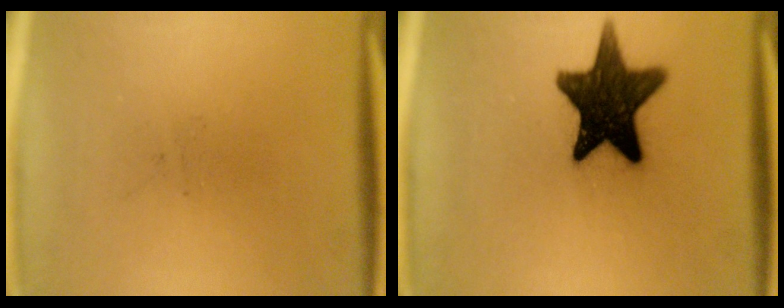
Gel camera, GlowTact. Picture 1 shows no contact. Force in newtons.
{"total": 15.9}